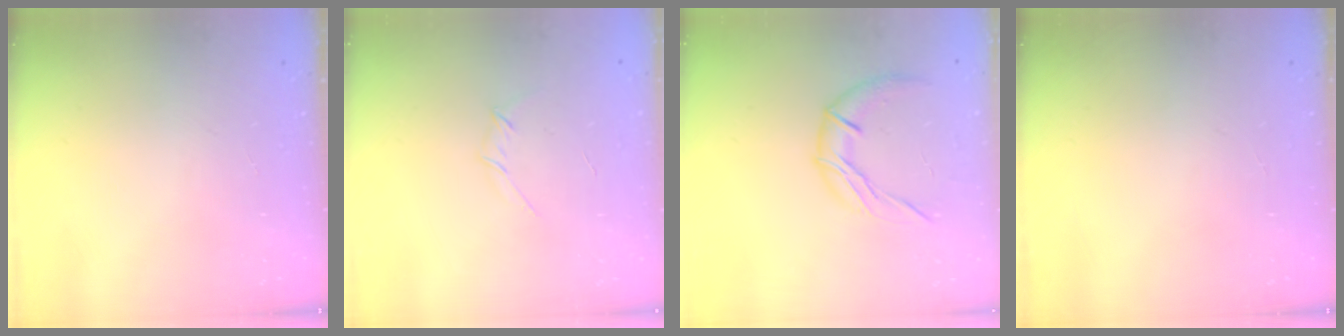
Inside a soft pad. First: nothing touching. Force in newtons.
{"total": 2.6, "press": 2.5, "slide": 0.8}
{"total": 10.8, "press": 10.8, "slide": 0.5}
{"total": 0.0}